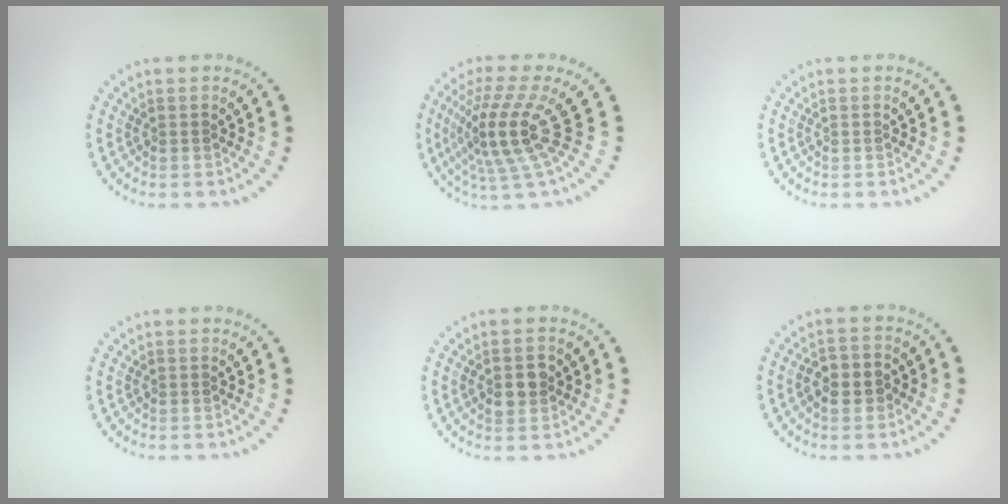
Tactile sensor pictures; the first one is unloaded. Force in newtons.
{"total": 5.2, "press": 3.6, "slide": 3.7}
{"total": 0.0}
{"total": 0.0}
{"total": 2.6, "press": 2.6, "slide": 0.1}
{"total": 2.8, "press": 2.7, "slide": 0.8}